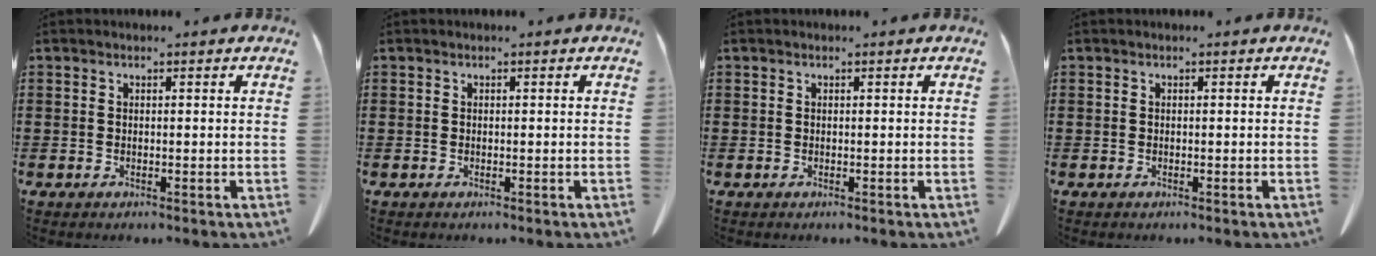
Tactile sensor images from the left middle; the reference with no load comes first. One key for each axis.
{"total": 0.0}
{"total": 0.0}
{"total": 0.0}